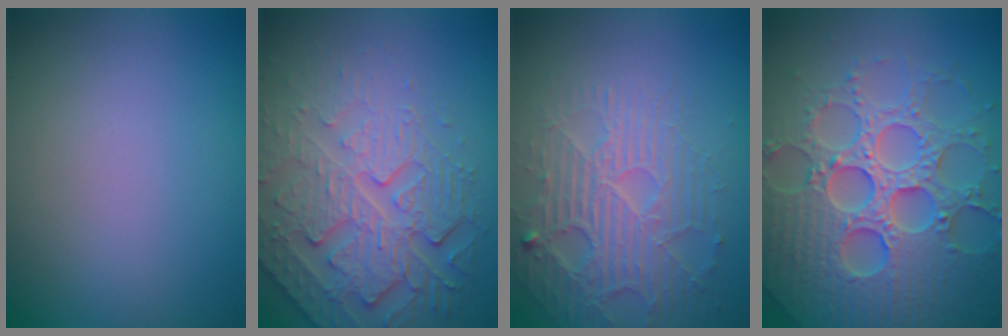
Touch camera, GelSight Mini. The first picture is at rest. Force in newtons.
{"total": 5.2, "press": 4.7, "slide": 2.2}
{"total": 4.6, "press": 4.0, "slide": 2.4}
{"total": 8.0, "press": 7.8, "slide": 1.7}